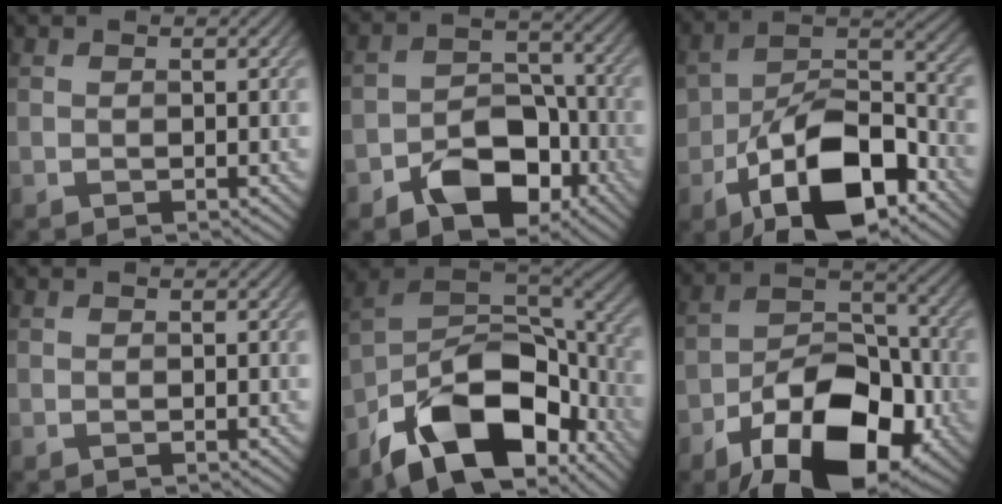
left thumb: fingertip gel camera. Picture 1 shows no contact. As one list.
[{"total": 9.6, "force": [-5.1, 6.1, 5.4], "torque": [-0.083, -0.008, -0.093]}, {"total": 14.5, "force": [-6.9, 7.7, 10.1], "torque": [-0.187, -0.024, -0.122]}, {"total": 0.0}, {"total": 17.2, "force": [-9.8, 8.5, 11.2], "torque": [-0.217, -0.026, -0.174]}, {"total": 16.2, "force": [-8.4, 8.8, 10.7], "torque": [-0.179, -0.020, -0.150]}]